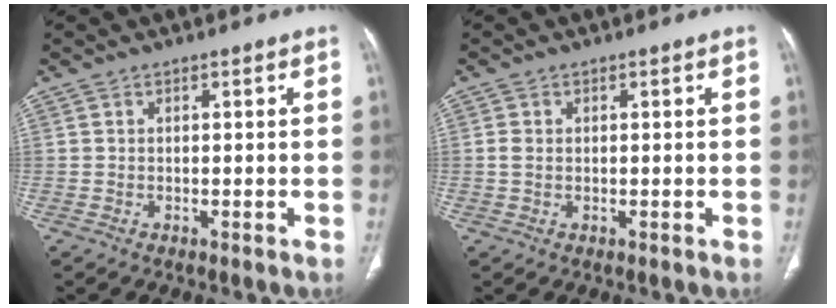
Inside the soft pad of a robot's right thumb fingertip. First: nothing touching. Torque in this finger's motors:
{"motor_torque": [-0.10, -0.11, -0.27, 0.05, -0.04]}